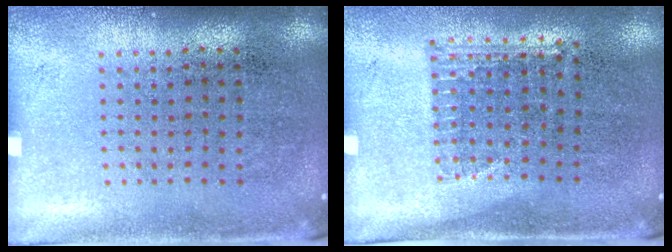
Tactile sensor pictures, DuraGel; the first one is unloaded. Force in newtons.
{"total": 1.1, "press": 0.9, "slide": 0.6}